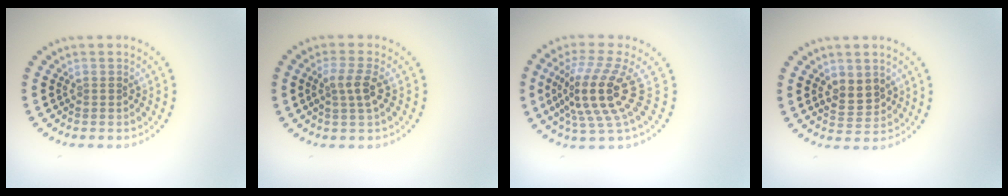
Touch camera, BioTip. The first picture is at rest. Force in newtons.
{"total": 2.4, "press": 2.1, "slide": 1.0}
{"total": 5.2, "press": 3.8, "slide": 3.6}
{"total": 2.5, "press": 2.4, "slide": 0.7}